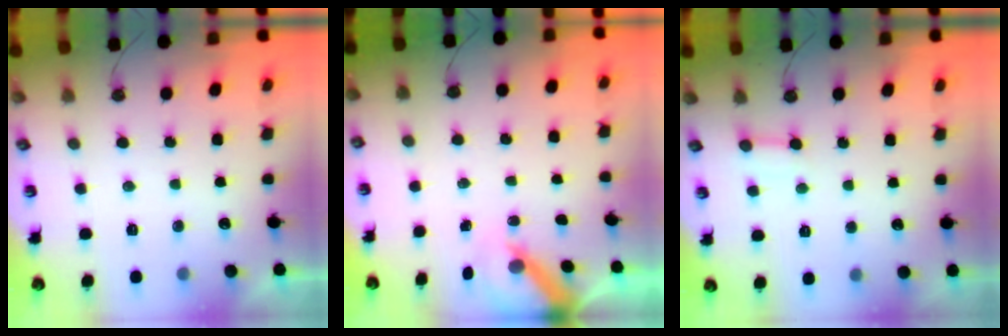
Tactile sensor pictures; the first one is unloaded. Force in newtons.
{"total": 5.6, "press": 5.6, "slide": 0.5}
{"total": 2.5, "press": 2.5, "slide": 0.4}